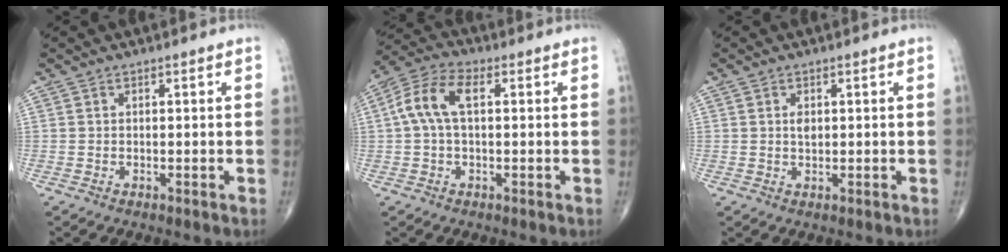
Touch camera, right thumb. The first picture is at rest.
{"total": 8.5, "force": [1.3, 4.4, 7.2], "torque": [-0.155, 0.030, 0.019]}
{"total": 1.7, "force": [0.4, 1.0, 1.3], "torque": [-0.020, -0.003, 0.008]}